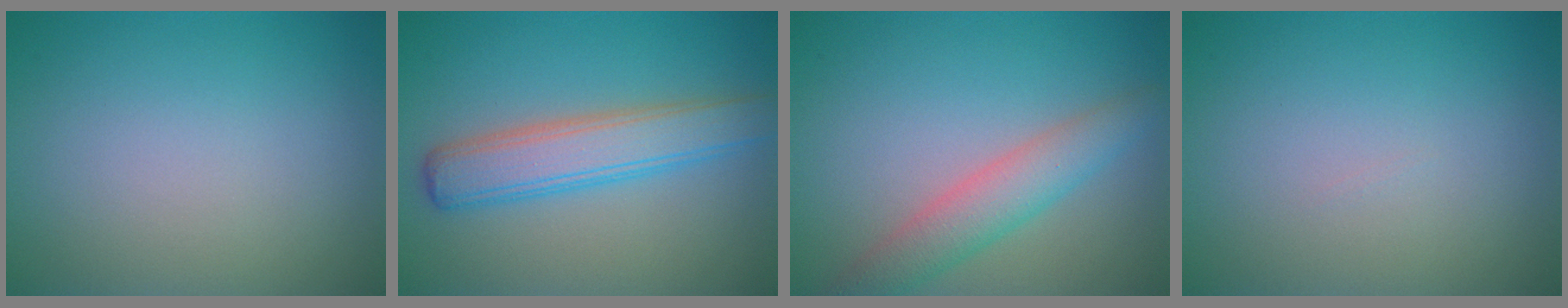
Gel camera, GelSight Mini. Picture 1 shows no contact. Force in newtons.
{"total": 4.9, "press": 4.9, "slide": 0.2}
{"total": 3.9, "press": 3.9, "slide": 0.1}
{"total": 0.0}